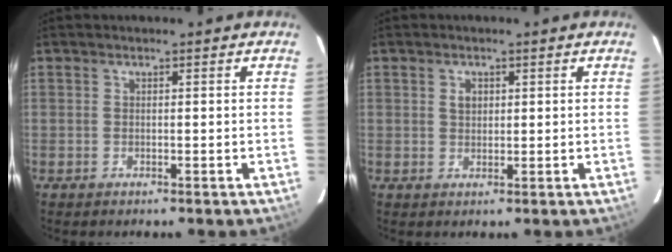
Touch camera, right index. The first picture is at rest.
{"total": 2.0, "force": [0.7, 1.5, 1.1], "torque": [-0.018, 0.005, 0.012]}